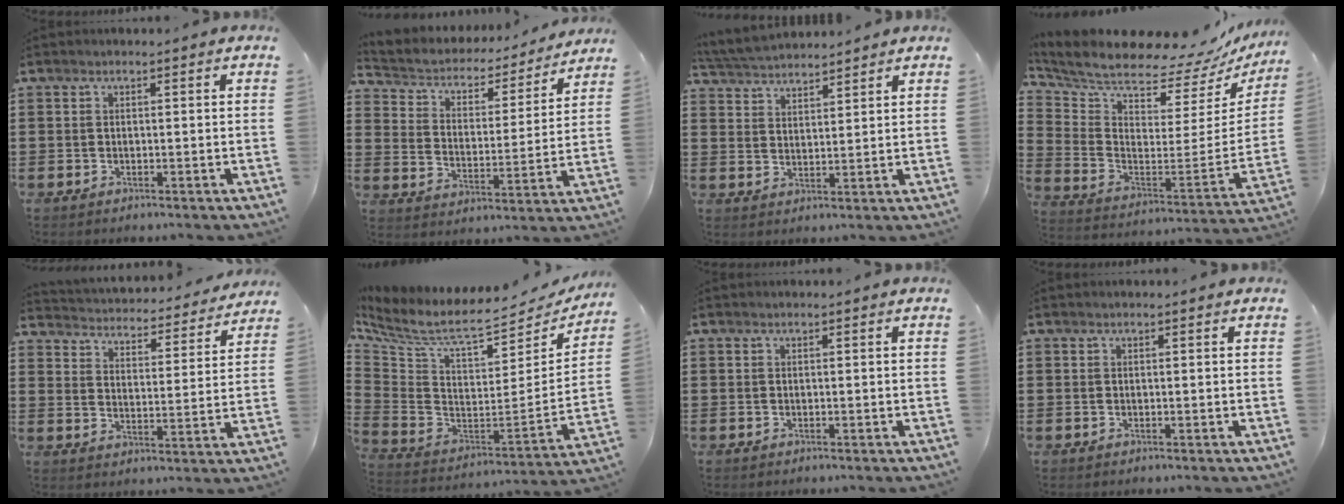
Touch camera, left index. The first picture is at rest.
{"total": 3.4, "force": [2.9, 1.5, 0.5], "torque": [-0.032, -0.026, 0.041]}
{"total": 4.2, "force": [4.2, 0.3, 0.4], "torque": [-0.025, -0.014, 0.077]}
{"total": 6.5, "force": [6.4, 0.5, 0.9], "torque": [-0.064, -0.079, 0.101]}
{"total": 3.4, "force": [3.3, 0.0, -0.1], "torque": [-0.022, -0.033, 0.050]}
{"total": 6.9, "force": [5.4, 1.7, 3.9], "torque": [-0.104, -0.055, 0.087]}
{"total": 0.0}
{"total": 0.0}